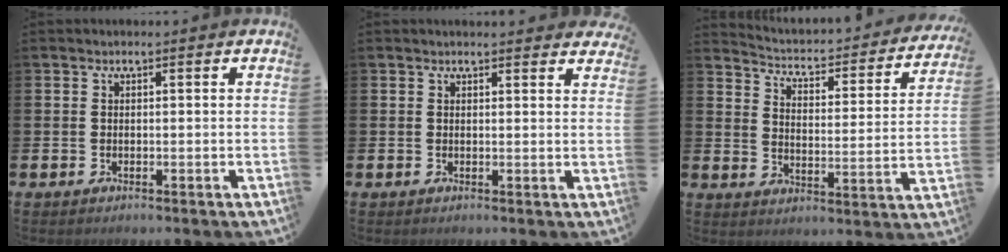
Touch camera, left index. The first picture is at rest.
{"total": 1.6, "force": [1.6, 0.1, 0.0], "torque": [0.009, -0.010, 0.027]}
{"total": 3.4, "force": [3.0, 1.2, 1.1], "torque": [-0.045, -0.034, 0.040]}